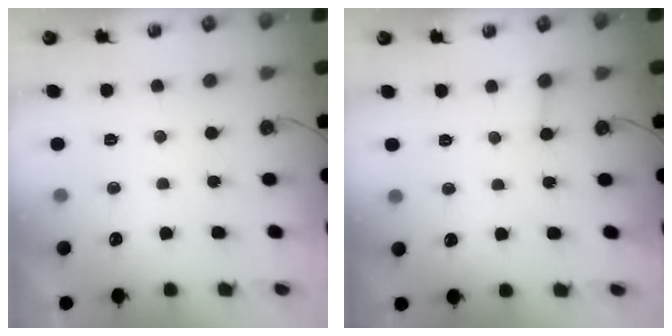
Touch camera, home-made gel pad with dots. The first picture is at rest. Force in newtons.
{"total": 2.4, "press": 2.4, "slide": 0.3}